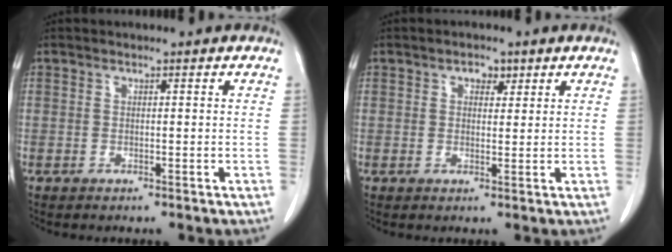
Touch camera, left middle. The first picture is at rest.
{"total": 2.3, "force": [1.3, 1.4, 1.3], "torque": [-0.019, 0.004, 0.019]}